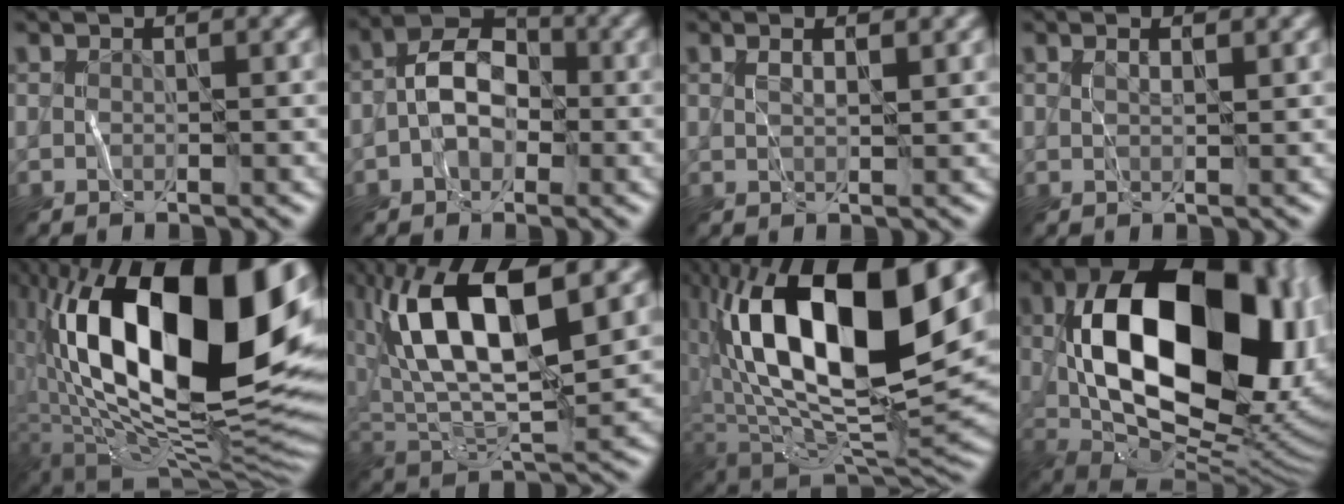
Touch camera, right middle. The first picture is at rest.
{"total": 4.3, "force": [-1.2, 2.9, 2.9], "torque": [-0.039, 0.021, -0.031]}
{"total": 1.6, "force": [0.9, 0.3, 1.2], "torque": [-0.018, 0.002, 0.020]}
{"total": 1.2, "force": [0.7, 0.3, 0.9], "torque": [-0.012, 0.000, 0.015]}
{"total": 20.7, "force": [3.5, 9.4, 18.1], "torque": [-0.314, 0.022, 0.062]}
{"total": 13.4, "force": [4.7, 5.4, 11.4], "torque": [-0.215, 0.020, 0.083]}
{"total": 19.0, "force": [4.9, 8.5, 16.2], "torque": [-0.288, 0.028, 0.081]}
{"total": 18.3, "force": [1.5, 10.1, 15.2], "torque": [-0.249, 0.011, 0.025]}